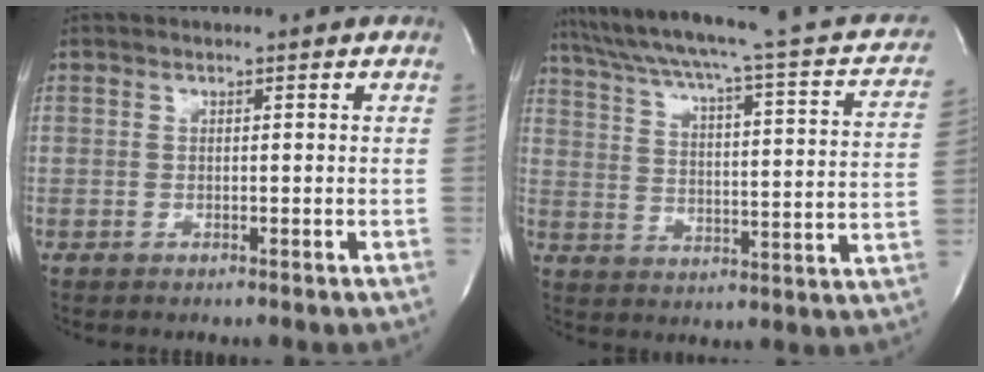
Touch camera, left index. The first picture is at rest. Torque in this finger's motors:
{"motor_torque": [0.42, -0.68, 0.03, 0.03]}